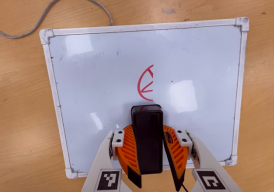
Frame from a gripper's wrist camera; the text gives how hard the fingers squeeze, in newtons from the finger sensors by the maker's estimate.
{"total": 9.6, "left": 9.5, "right": 9.8}